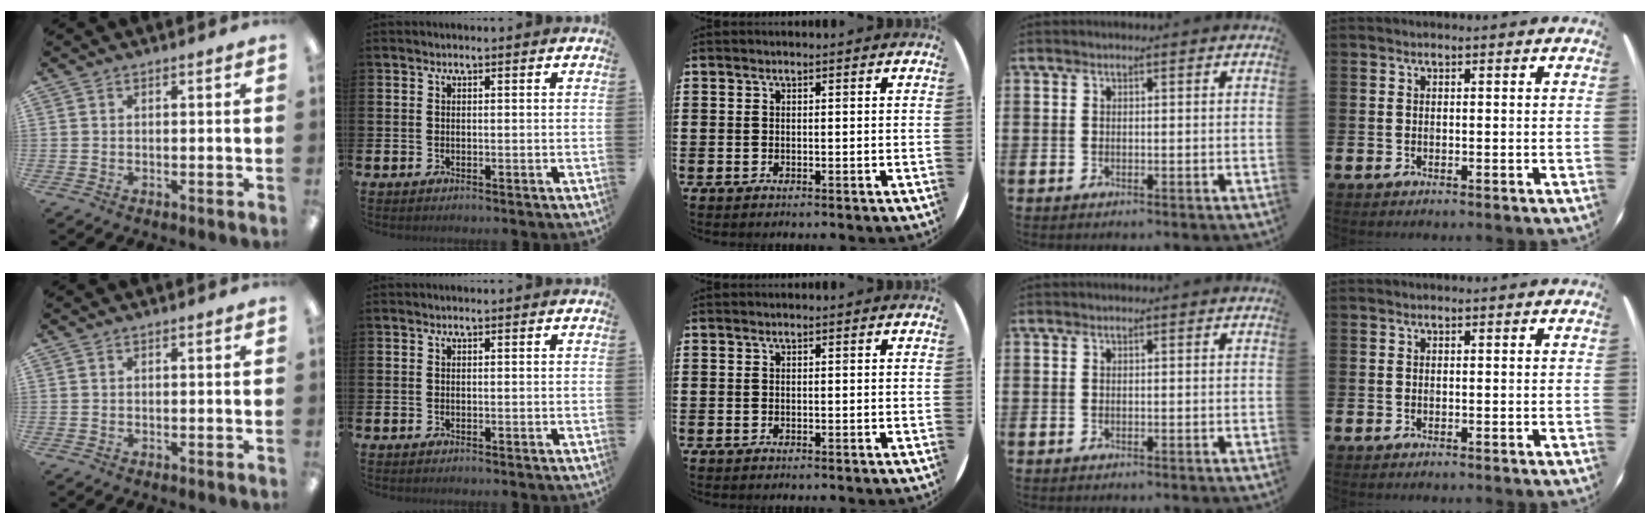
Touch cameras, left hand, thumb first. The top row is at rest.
{}